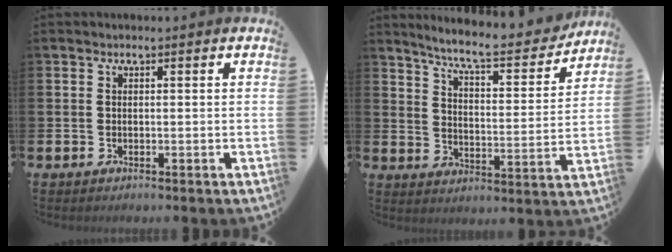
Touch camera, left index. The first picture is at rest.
{"total": 7.3, "force": [6.8, 0.2, 2.7], "torque": [-0.074, -0.048, 0.113]}